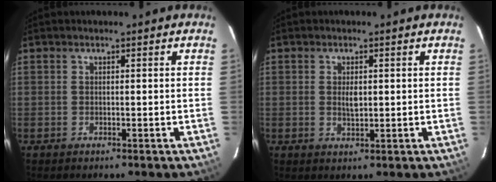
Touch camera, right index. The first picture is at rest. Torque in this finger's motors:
{"motor_torque": [0.25, 0.16, 0.10, 0.01]}